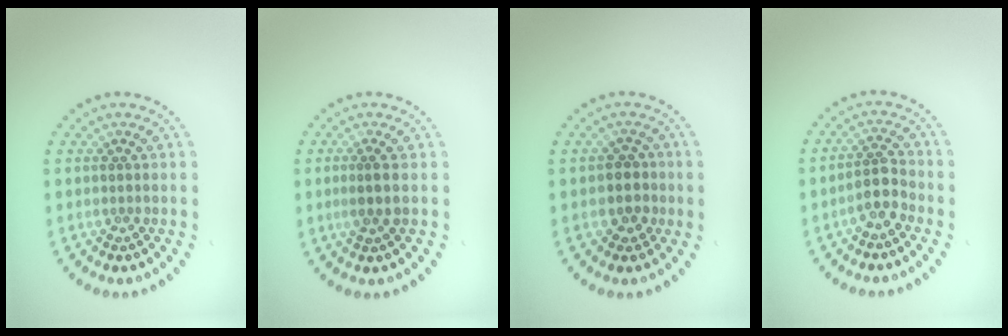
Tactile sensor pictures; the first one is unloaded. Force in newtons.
{"total": 1.6, "press": 1.4, "slide": 0.8}
{"total": 2.2, "press": 2.0, "slide": 0.9}
{"total": 2.4, "press": 2.1, "slide": 1.2}